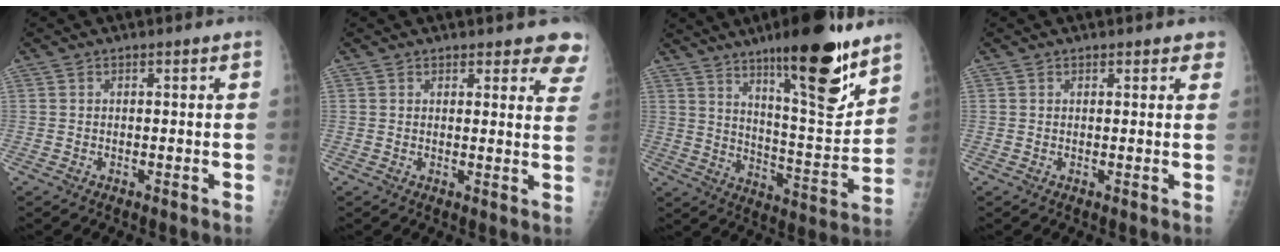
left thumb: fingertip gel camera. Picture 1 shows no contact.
{"total": 7.4, "force": [6.6, 3.0, 1.5], "torque": [0.038, -0.029, 0.046]}
{"total": 21.5, "force": [13.8, 4.6, 15.8], "torque": [-0.209, -0.079, 0.218]}
{"total": 2.0, "force": [1.5, 1.4, 0.3], "torque": [0.027, -0.004, 0.008]}